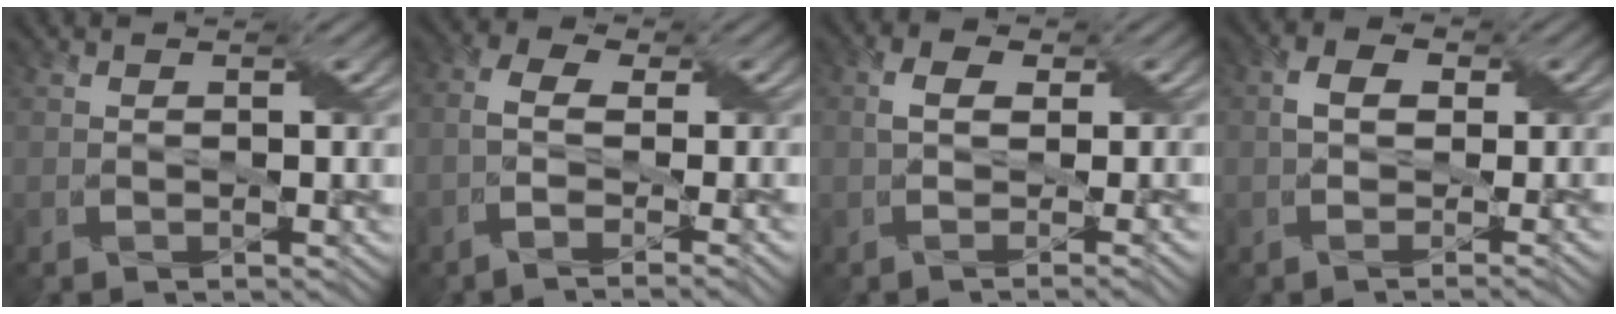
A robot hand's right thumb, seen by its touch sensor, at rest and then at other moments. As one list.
[{"total": 4.8, "force": [-1.7, 1.6, 4.2], "torque": [-0.082, 0.001, -0.040]}, {"total": 3.6, "force": [-0.1, 1.4, 3.3], "torque": [-0.050, 0.001, -0.005]}, {"total": 3.6, "force": [-0.5, 2.0, 3.0], "torque": [-0.050, 0.000, -0.011]}]